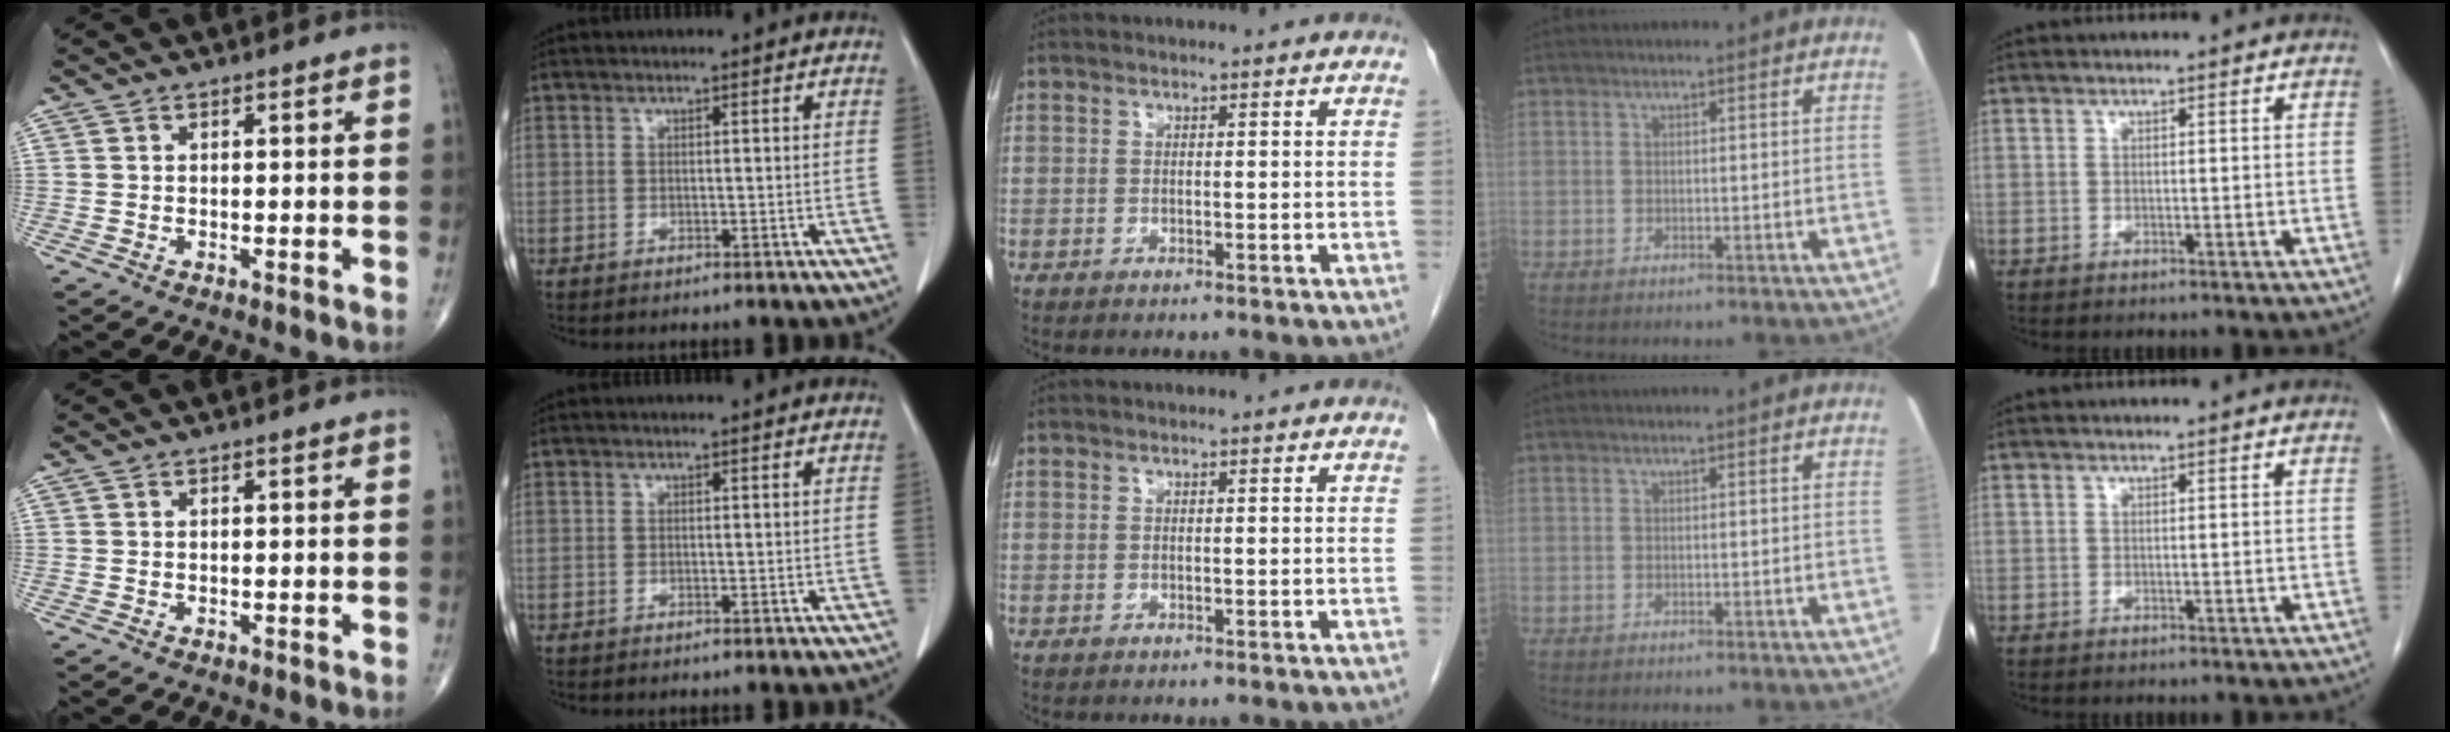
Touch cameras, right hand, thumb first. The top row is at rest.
{}